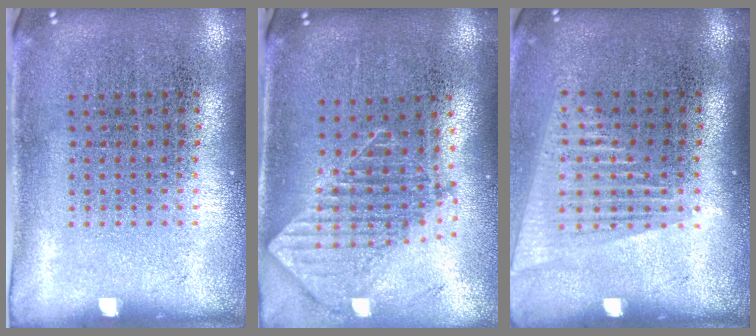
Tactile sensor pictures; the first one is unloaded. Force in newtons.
{"total": 1.9, "press": 1.5, "slide": 1.2}
{"total": 1.6, "press": 1.4, "slide": 0.8}